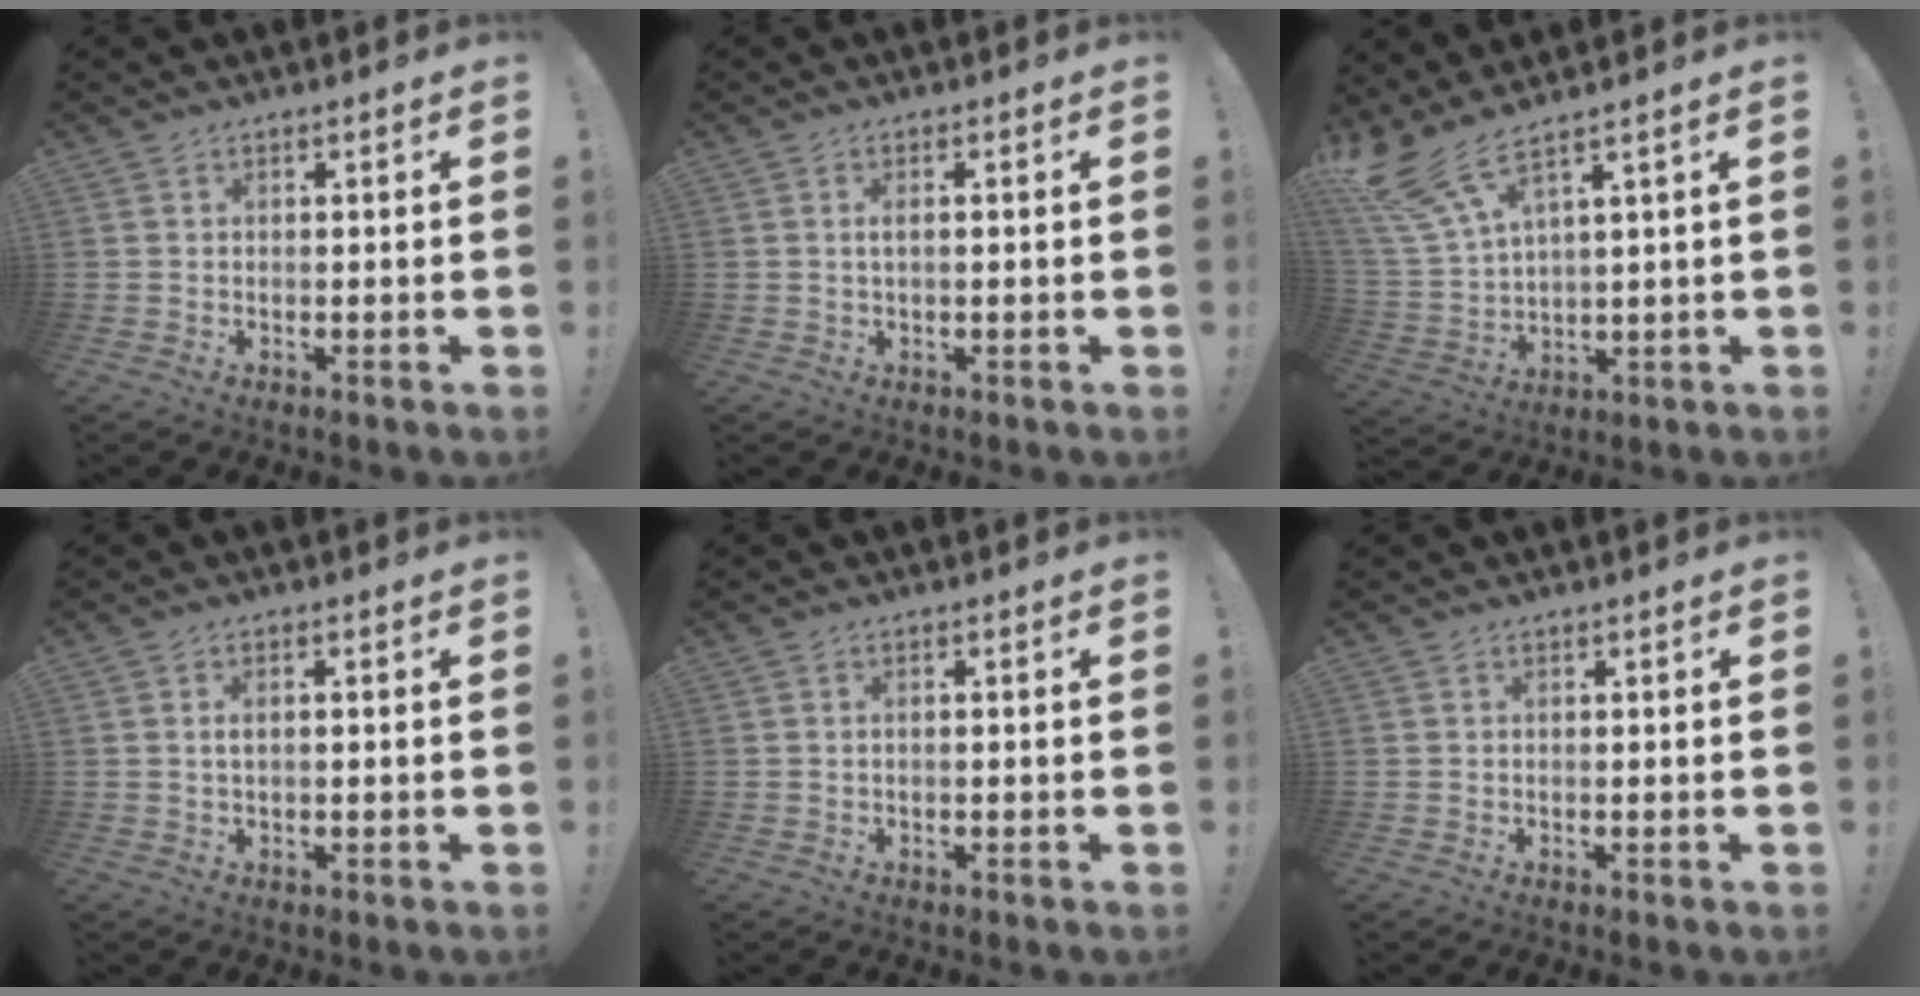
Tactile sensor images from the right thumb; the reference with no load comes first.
{"total": 1.5, "force": [0.1, 0.3, 1.5], "torque": [-0.029, 0.004, 0.000]}
{"total": 10.0, "force": [7.1, 2.2, 6.6], "torque": [-0.143, -0.039, 0.128]}
{"total": 1.7, "force": [0.1, 0.7, 1.6], "torque": [-0.024, 0.003, 0.000]}
{"total": 0.6, "force": [-0.2, 0.1, 0.6], "torque": [-0.012, 0.002, -0.004]}
{"total": 0.0}